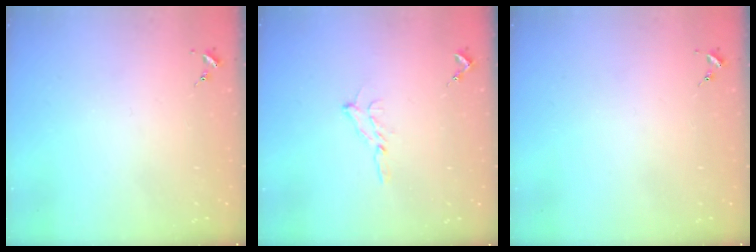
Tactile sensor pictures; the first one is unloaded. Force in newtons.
{"total": 7.9, "press": 7.9, "slide": 0.9}
{"total": 0.0}